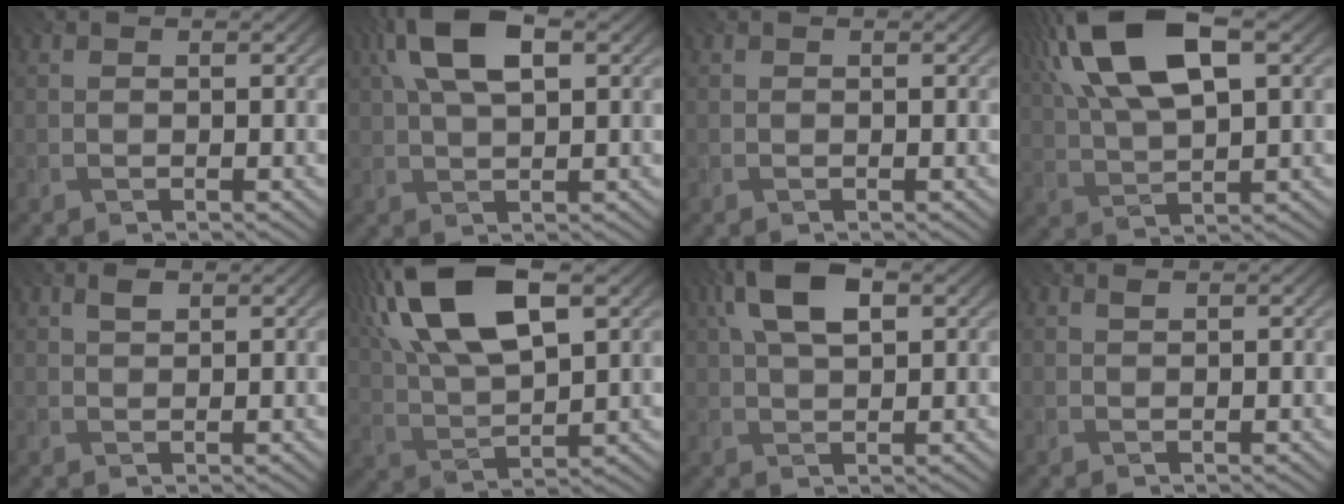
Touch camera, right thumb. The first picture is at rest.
{"total": 9.5, "force": [3.4, 4.0, 7.9], "torque": [-0.168, 0.024, 0.058]}
{"total": 0.0}
{"total": 15.0, "force": [6.3, 6.1, 12.2], "torque": [-0.266, 0.022, 0.113]}
{"total": 1.4, "force": [0.9, 0.7, 1.0], "torque": [-0.021, 0.003, 0.017]}
{"total": 16.5, "force": [7.4, 6.8, 13.1], "torque": [-0.296, 0.029, 0.130]}
{"total": 8.6, "force": [3.2, 3.9, 6.9], "torque": [-0.149, 0.021, 0.054]}
{"total": 0.5, "force": [0.4, 0.1, 0.3], "torque": [-0.006, 0.000, 0.009]}